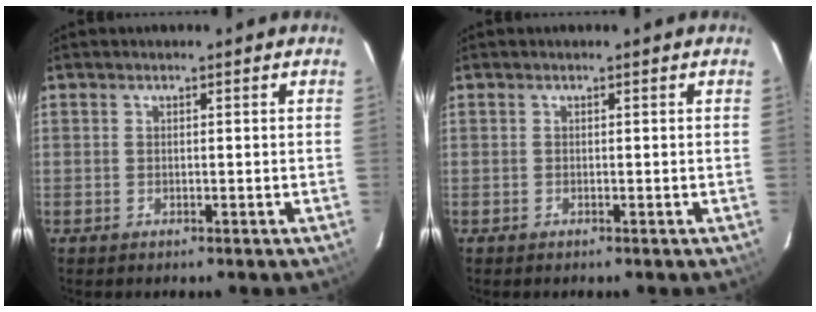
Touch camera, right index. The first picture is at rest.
{"total": 0.0}